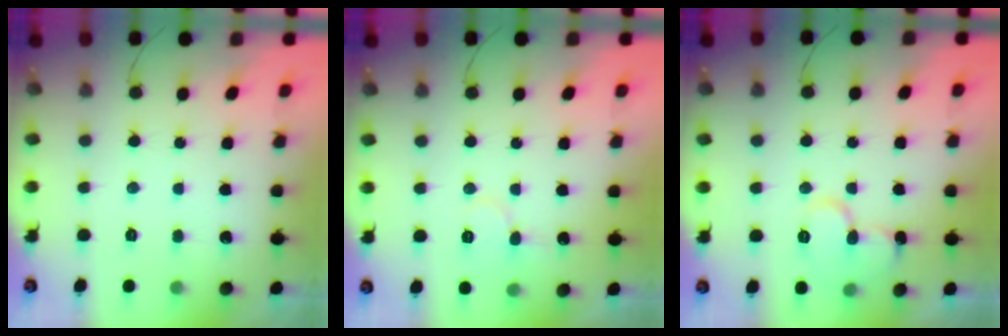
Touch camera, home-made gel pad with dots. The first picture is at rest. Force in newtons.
{"total": 6.8, "press": 6.8, "slide": 0.7}
{"total": 9.9, "press": 9.8, "slide": 1.1}